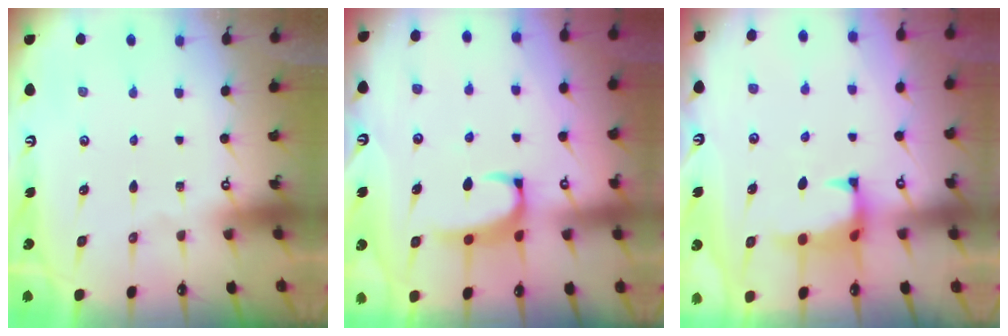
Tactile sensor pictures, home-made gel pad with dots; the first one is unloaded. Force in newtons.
{"total": 2.6, "press": 2.5, "slide": 0.7}
{"total": 1.5, "press": 1.3, "slide": 0.7}